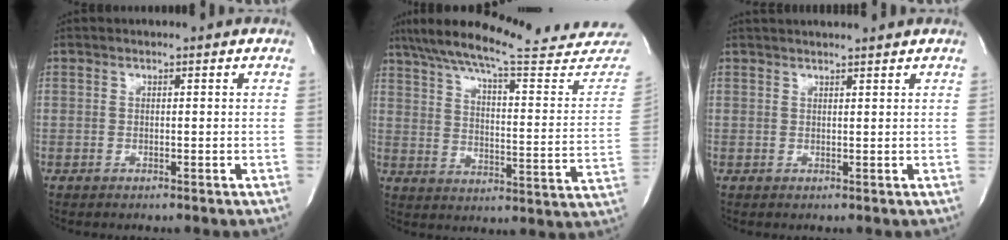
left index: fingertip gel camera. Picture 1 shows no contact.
{"total": 27.7, "force": [24.8, 2.5, 12.1], "torque": [-0.190, -0.062, 0.320]}
{"total": 6.9, "force": [6.5, -0.3, 2.4], "torque": [-0.034, 0.023, 0.080]}